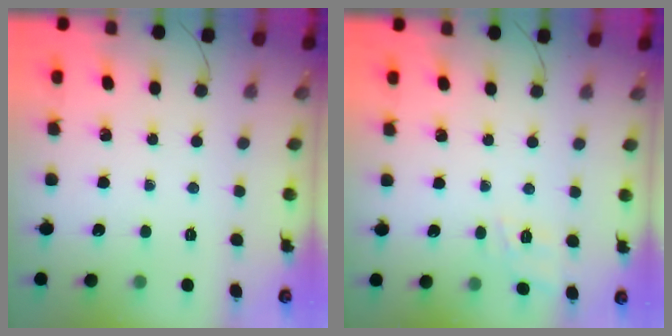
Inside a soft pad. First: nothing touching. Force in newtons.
{"total": 9.3, "press": 9.2, "slide": 1.4}